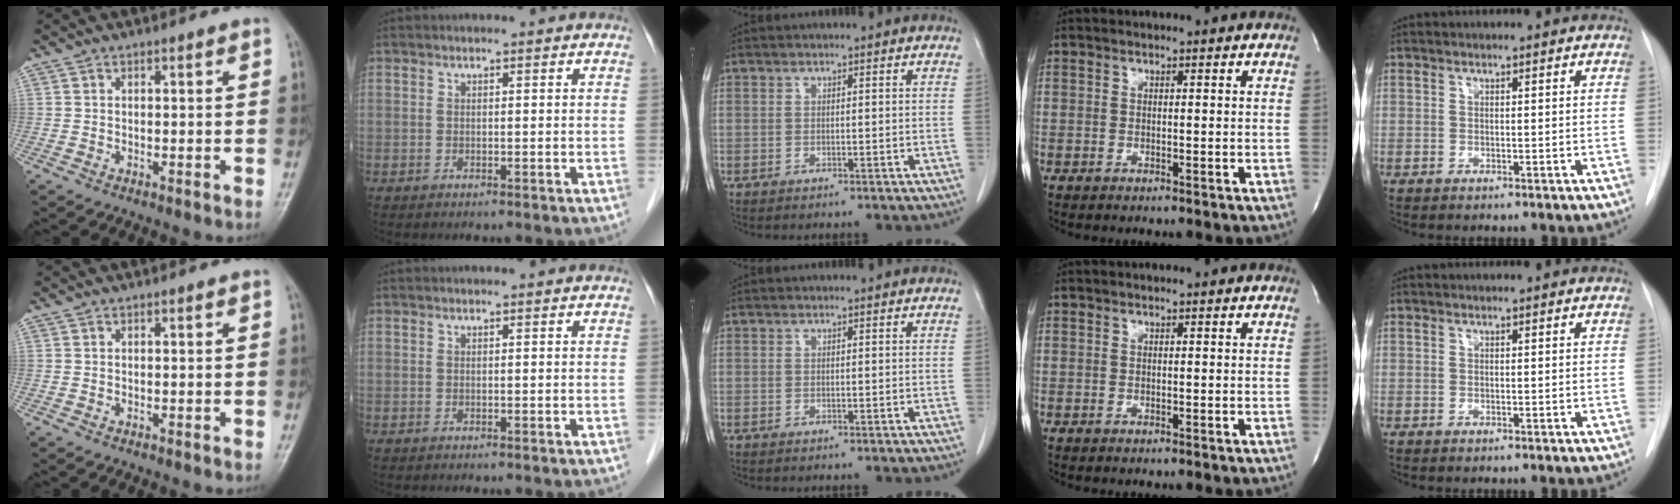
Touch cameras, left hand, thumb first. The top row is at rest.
{}